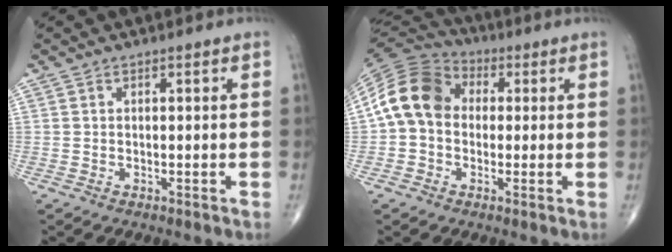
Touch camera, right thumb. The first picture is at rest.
{"total": 12.7, "force": [0.7, 10.0, 7.9], "torque": [-0.142, 0.034, -0.001]}